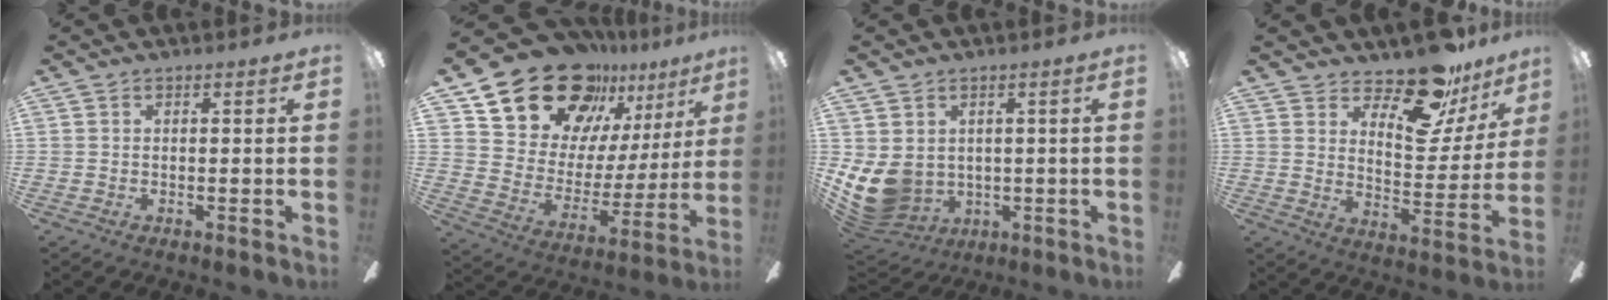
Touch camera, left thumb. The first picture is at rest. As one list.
[{"total": 23.0, "force": [17.7, 12.1, 8.4], "torque": [-0.149, -0.116, 0.332]}, {"total": 10.7, "force": [-0.2, 9.3, 5.3], "torque": [-0.152, -0.012, 0.000]}, {"total": 18.0, "force": [13.7, 7.0, 9.2], "torque": [-0.136, -0.094, 0.231]}]